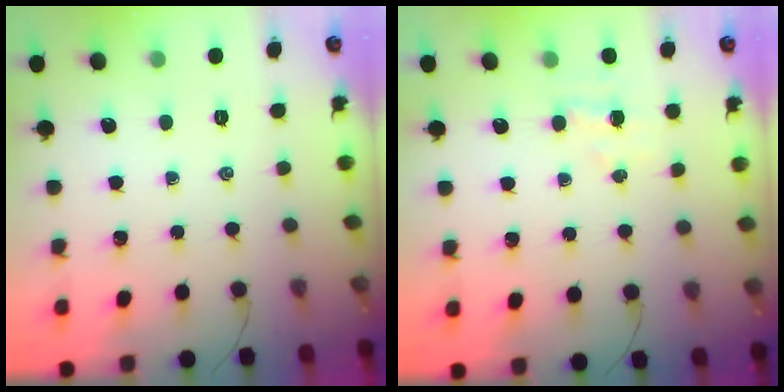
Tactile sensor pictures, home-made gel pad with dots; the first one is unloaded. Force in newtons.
{"total": 3.0, "press": 2.9, "slide": 0.9}